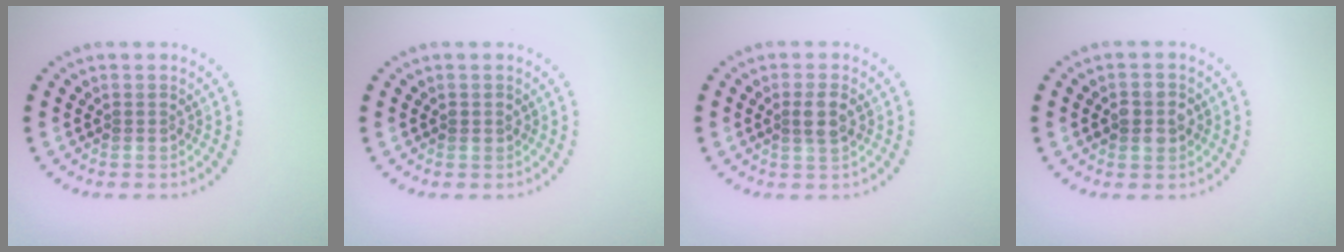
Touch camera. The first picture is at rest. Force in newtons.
{"total": 0.7, "press": 0.7, "slide": 0.2}
{"total": 2.1, "press": 2.0, "slide": 0.8}
{"total": 2.4, "press": 2.4, "slide": 0.2}